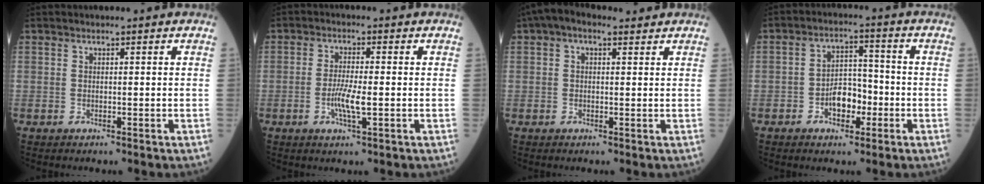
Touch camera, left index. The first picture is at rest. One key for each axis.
{"total": 4.2, "fx": -1.0, "fy": 0.5, "fz": 4.1, "tx": -0.085, "ty": -0.005, "tz": -0.020}
{"total": 3.9, "fx": 2.4, "fy": 1.9, "fz": 2.5, "tx": -0.056, "ty": 0.033, "tz": 0.039}
{"total": 5.7, "fx": -2.1, "fy": 3.3, "fz": 4.1, "tx": -0.073, "ty": 0.016, "tz": -0.038}